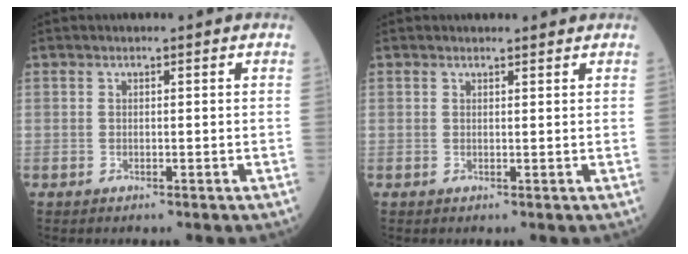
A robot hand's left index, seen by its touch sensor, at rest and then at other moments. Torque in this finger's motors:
{"motor_torque": [0.38, -0.96, -0.27, 0.01]}